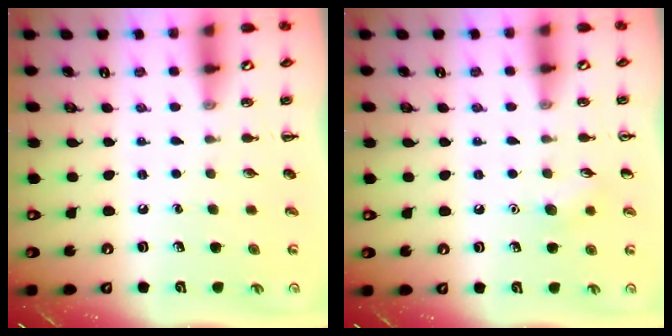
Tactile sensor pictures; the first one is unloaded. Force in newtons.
{"total": 5.3, "press": 5.0, "slide": 1.6}